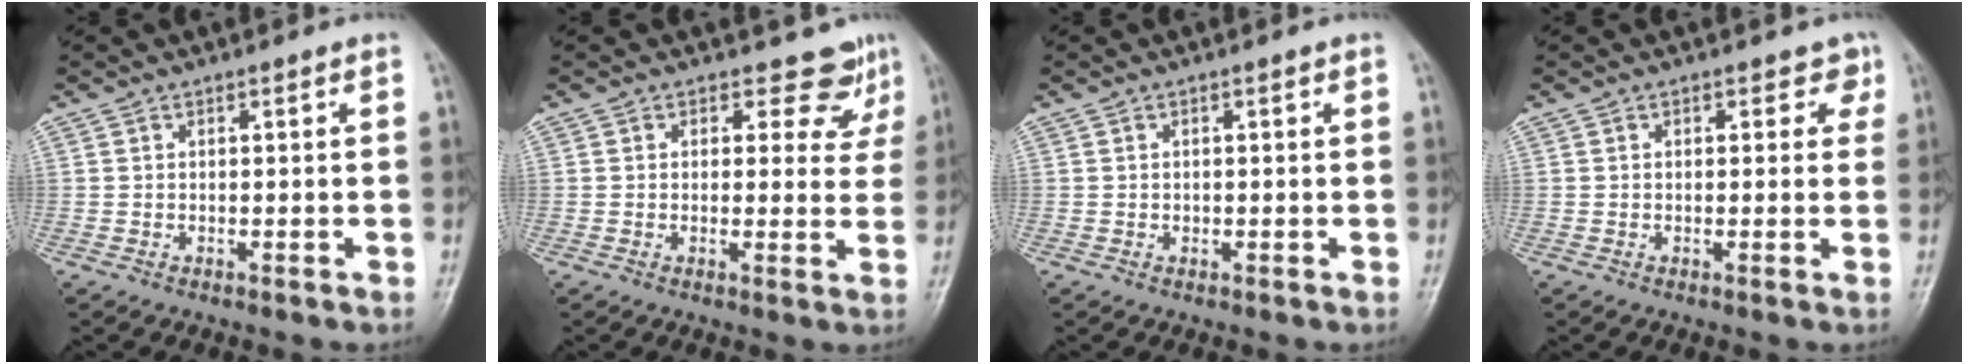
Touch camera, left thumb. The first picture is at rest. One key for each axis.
{"total": 5.5, "fx": 4.3, "fy": 3.3, "fz": 0.7, "tx": 0.025, "ty": -0.028, "tz": 0.036}
{"total": 0.5, "fx": 0.0, "fy": 0.4, "fz": 0.2, "tx": 0.001, "ty": 0.001, "tz": -0.001}
{"total": 2.3, "fx": 1.2, "fy": 1.7, "fz": 1.0, "tx": 0.017, "ty": -0.002, "tz": 0.007}